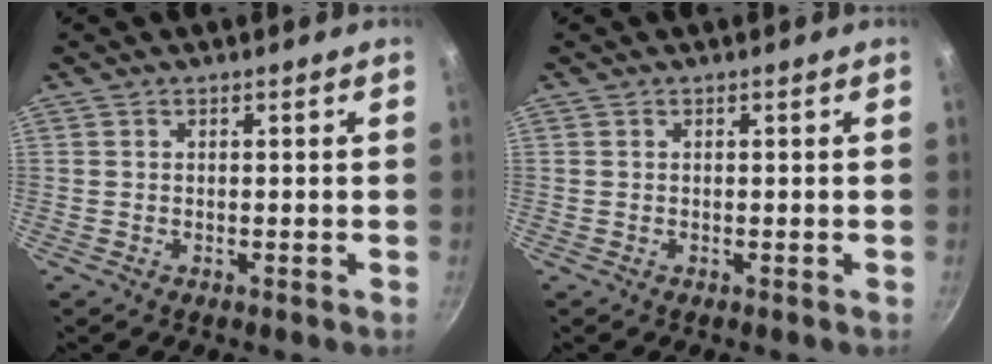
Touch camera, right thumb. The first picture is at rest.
{"total": 0.0}